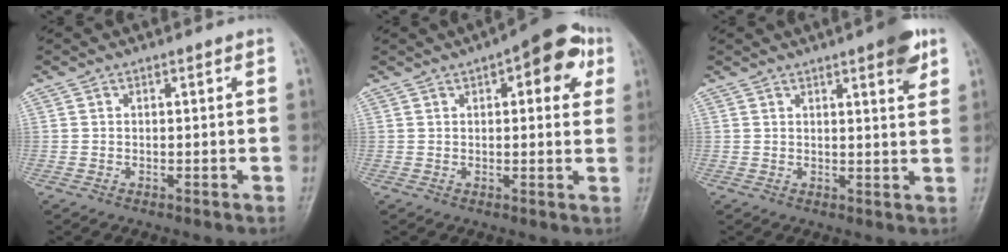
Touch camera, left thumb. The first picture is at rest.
{"total": 11.0, "force": [4.6, 4.6, 8.8], "torque": [-0.077, 0.004, 0.049]}
{"total": 6.0, "force": [3.4, 1.3, 4.7], "torque": [-0.052, -0.014, 0.040]}